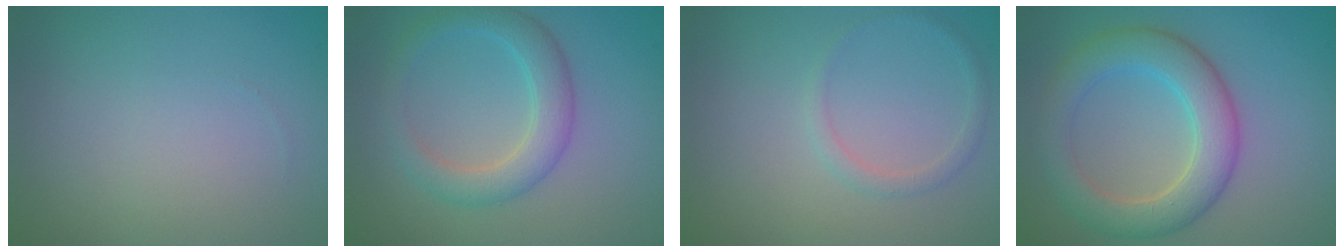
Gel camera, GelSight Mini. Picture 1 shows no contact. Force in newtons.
{"total": 3.7, "press": 3.7, "slide": 0.3}
{"total": 1.1, "press": 1.1, "slide": 0.1}
{"total": 5.9, "press": 5.9, "slide": 0.1}